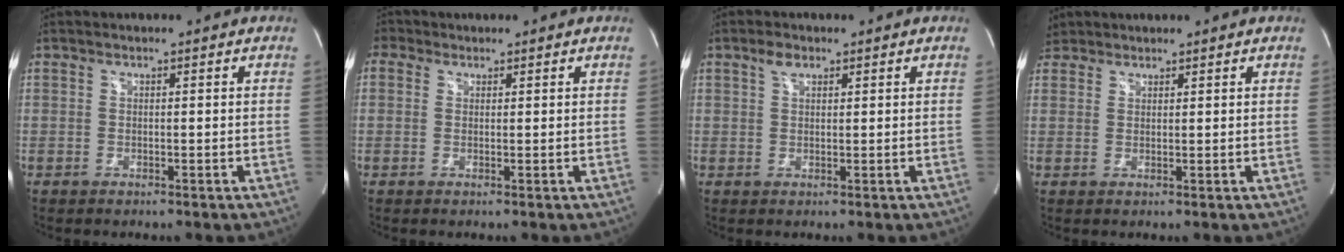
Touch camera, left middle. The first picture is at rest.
{"total": 2.6, "force": [1.2, 2.3, 0.6], "torque": [-0.013, 0.020, 0.019]}
{"total": 2.2, "force": [1.3, 1.1, 1.3], "torque": [-0.029, 0.009, 0.027]}
{"total": 3.5, "force": [2.8, 2.0, -0.1], "torque": [0.002, 0.015, 0.053]}